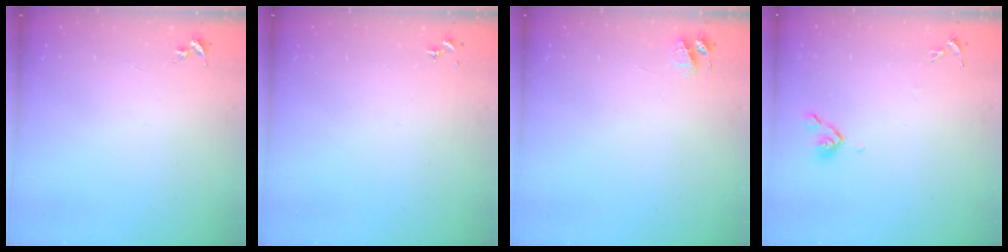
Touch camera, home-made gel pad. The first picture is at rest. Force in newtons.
{"total": 0.0}
{"total": 4.4, "press": 4.3, "slide": 0.6}
{"total": 5.8, "press": 5.8, "slide": 0.7}